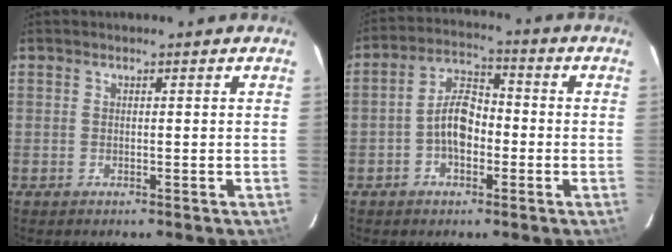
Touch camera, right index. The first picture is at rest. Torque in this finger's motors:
{"motor_torque": [1.27, 0.41, 0.49, 0.06]}